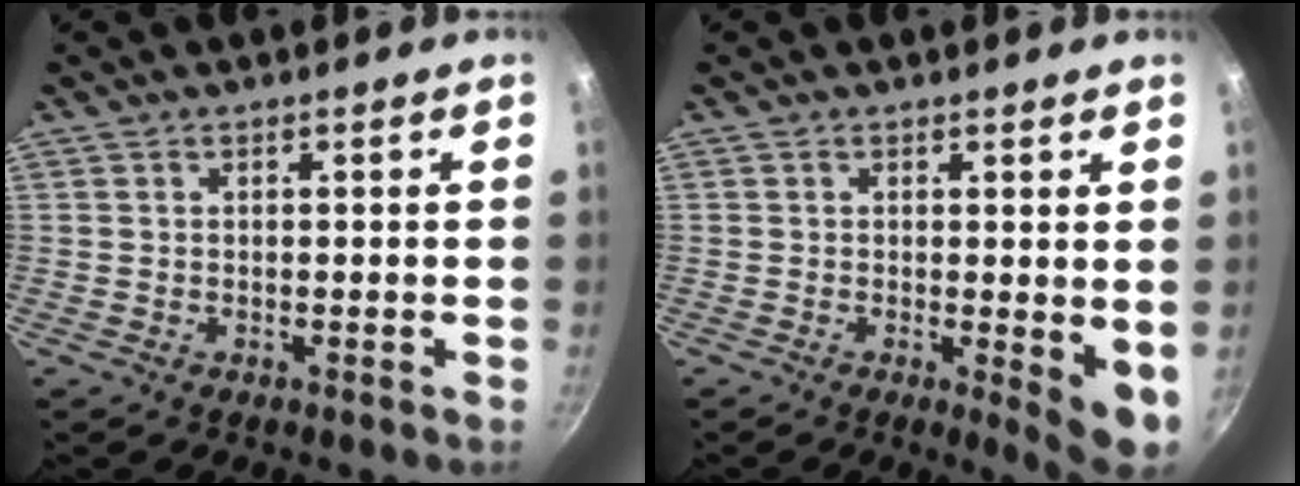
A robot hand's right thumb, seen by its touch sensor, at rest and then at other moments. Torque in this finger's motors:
{"motor_torque": [-0.17, 0.63, -0.02, 0.14, 0.06]}